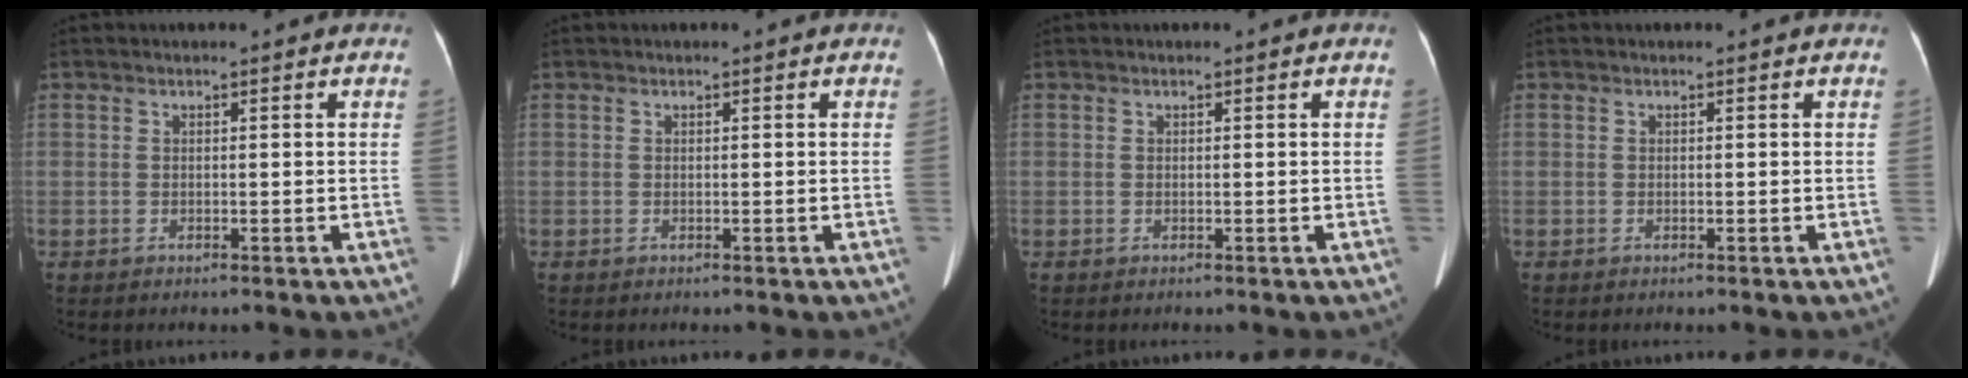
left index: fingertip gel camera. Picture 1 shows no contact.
{"total": 0.0}
{"total": 0.0}
{"total": 0.0}